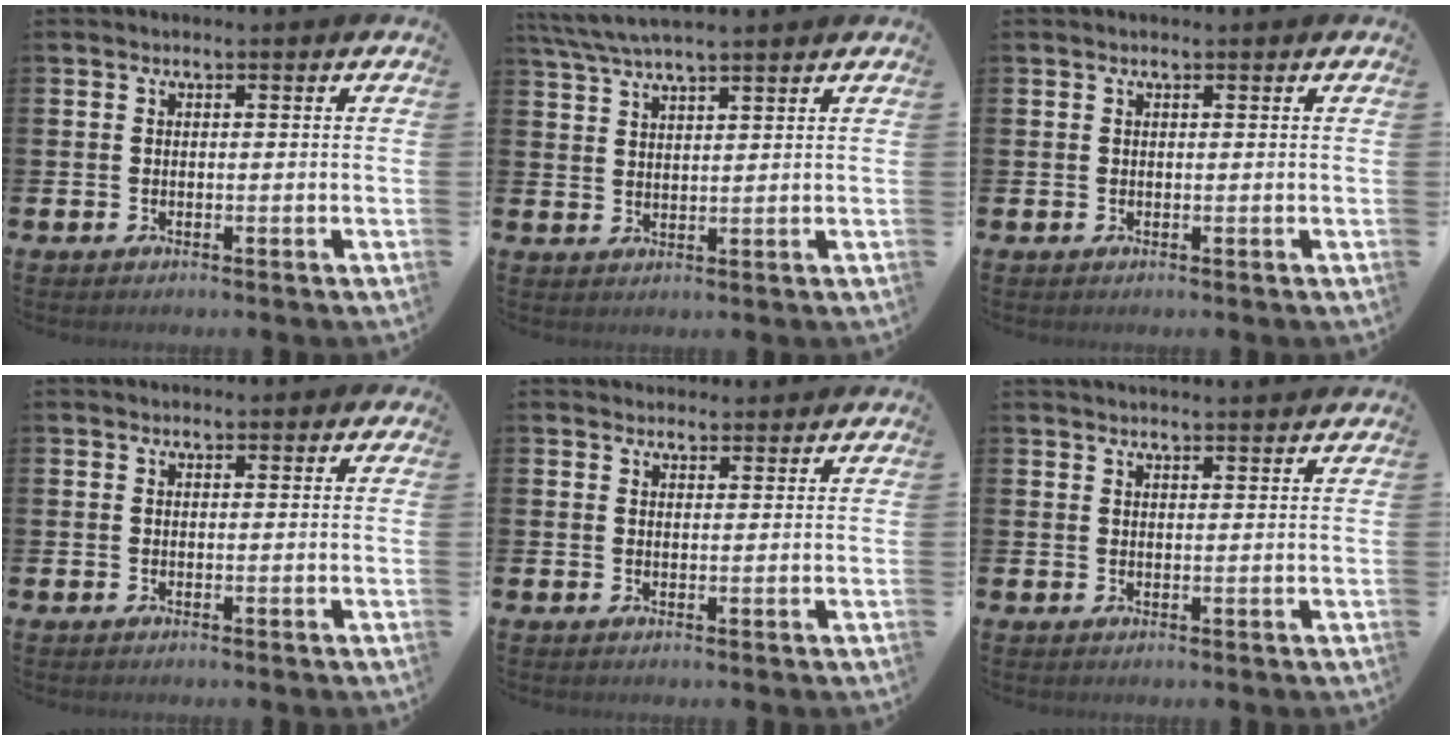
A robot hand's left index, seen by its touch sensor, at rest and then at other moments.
{"total": 5.1, "force": [4.7, 0.4, 2.1], "torque": [-0.059, -0.013, 0.087]}
{"total": 0.0}
{"total": 0.6, "force": [0.4, 0.4, 0.1], "torque": [0.012, 0.000, 0.004]}
{"total": 2.1, "force": [2.0, 0.5, -0.2], "torque": [0.008, -0.010, 0.037]}
{"total": 1.9, "force": [1.9, -0.1, 0.0], "torque": [0.005, -0.010, 0.033]}